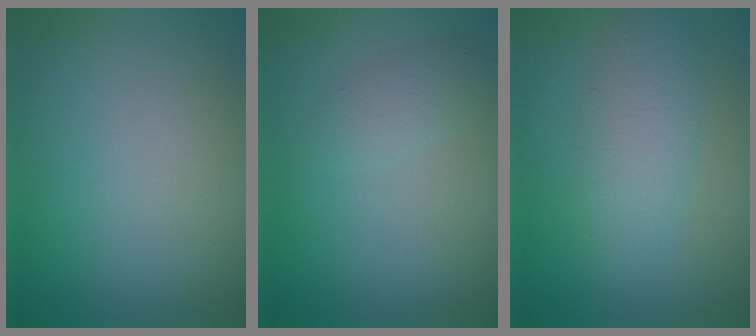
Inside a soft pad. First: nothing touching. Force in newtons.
{"total": 1.6, "press": 1.6, "slide": 0.1}
{"total": 4.2, "press": 4.2, "slide": 0.1}